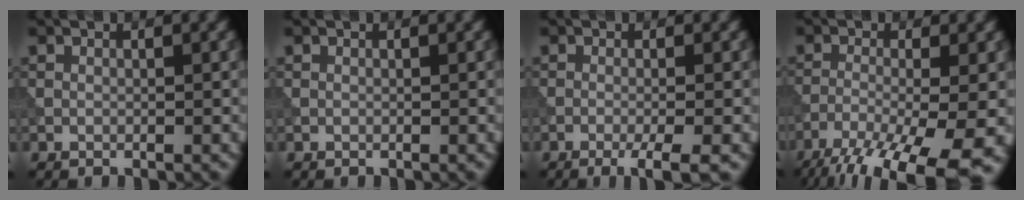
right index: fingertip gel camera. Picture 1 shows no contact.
{"total": 0.0}
{"total": 3.6, "force": [-1.6, 0.6, 3.2], "torque": [-0.047, -0.002, -0.033]}
{"total": 11.7, "force": [-7.4, 2.8, 8.6], "torque": [-0.152, -0.028, -0.115]}